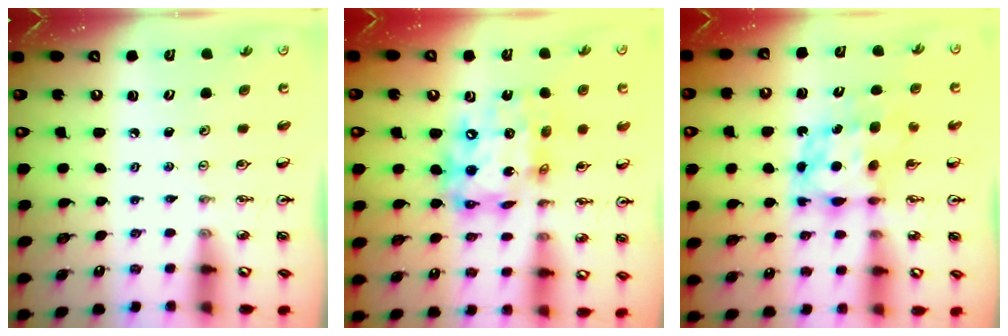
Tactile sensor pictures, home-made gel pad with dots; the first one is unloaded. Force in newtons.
{"total": 16.6, "press": 16.6, "slide": 1.6}
{"total": 7.2, "press": 7.2, "slide": 0.6}